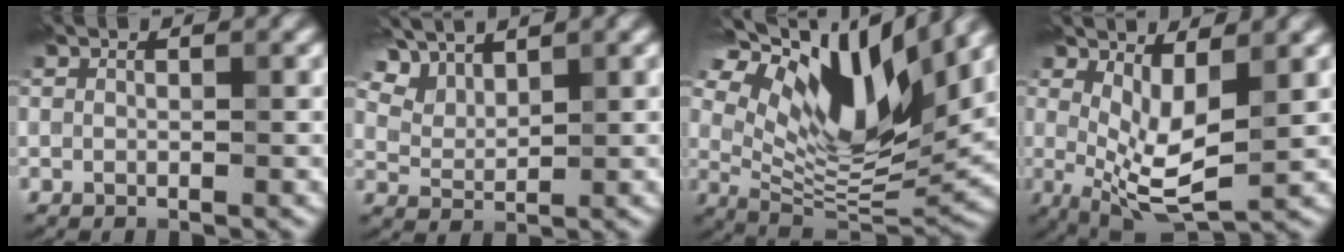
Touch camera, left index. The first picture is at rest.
{"total": 4.8, "force": [4.2, 1.7, 1.7], "torque": [-0.050, 0.000, 0.091]}
{"total": 14.1, "force": [6.8, 5.1, 11.3], "torque": [-0.208, 0.006, 0.127]}
{"total": 5.4, "force": [0.8, 2.0, 5.0], "torque": [-0.098, -0.014, 0.018]}